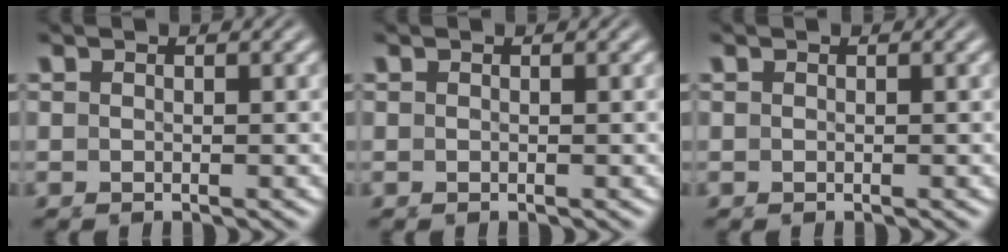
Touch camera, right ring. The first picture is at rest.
{"total": 0.0}
{"total": 0.0}